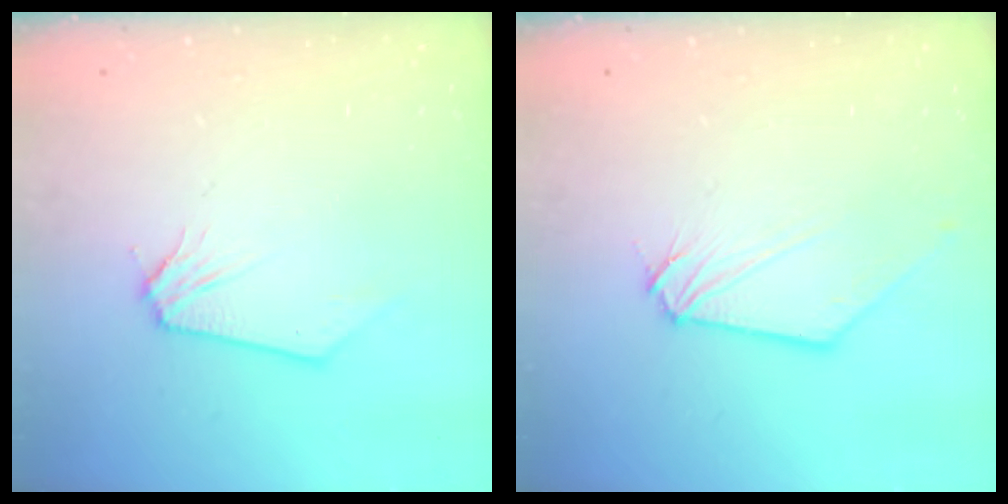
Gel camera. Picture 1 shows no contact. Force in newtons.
{"total": 0.5, "press": 0.5, "slide": 0.1}